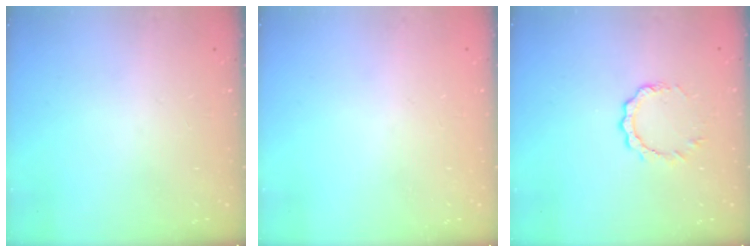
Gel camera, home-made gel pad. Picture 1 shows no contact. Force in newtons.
{"total": 1.7, "press": 1.6, "slide": 0.8}
{"total": 5.9, "press": 5.9, "slide": 0.3}